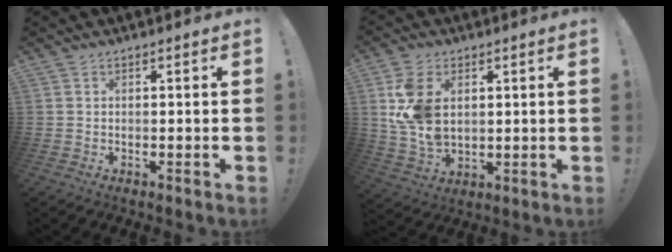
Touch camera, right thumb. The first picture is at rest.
{"total": 12.5, "force": [3.3, 8.3, 8.8], "torque": [-0.166, -0.014, 0.061]}